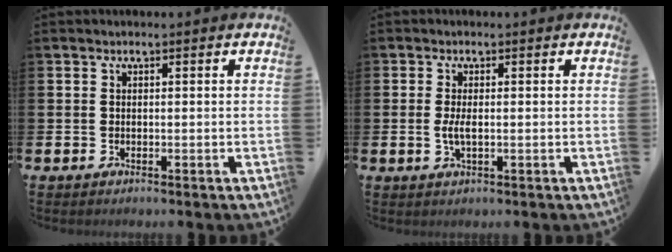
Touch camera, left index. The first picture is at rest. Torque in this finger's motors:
{"motor_torque": [0.77, 0.04, 0.16, 0.10]}